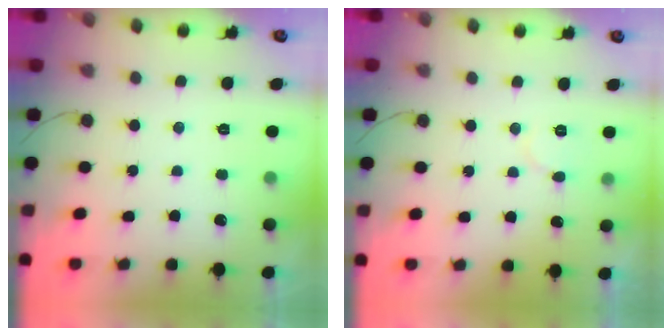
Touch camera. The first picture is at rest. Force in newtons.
{"total": 3.9, "press": 3.8, "slide": 0.5}